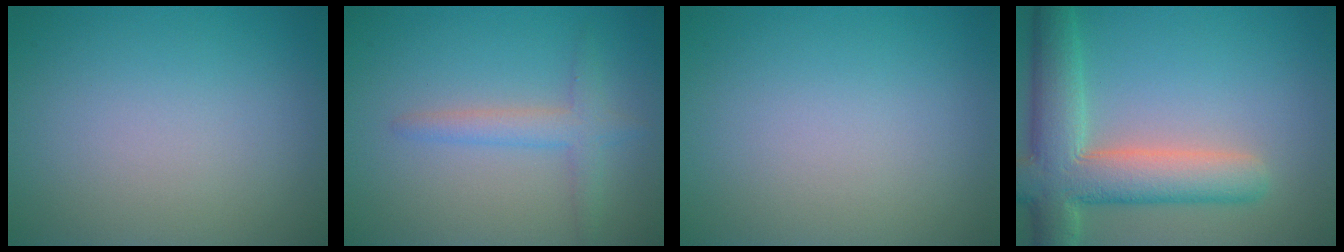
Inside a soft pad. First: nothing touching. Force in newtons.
{"total": 2.4, "press": 2.4, "slide": 0.2}
{"total": 0.0}
{"total": 8.2, "press": 8.2, "slide": 0.9}